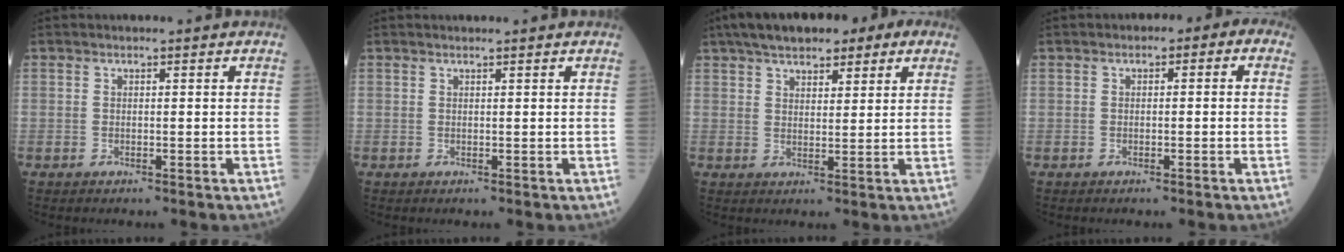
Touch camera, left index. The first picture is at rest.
{"total": 0.8, "force": [0.7, -0.2, 0.4], "torque": [-0.008, 0.005, 0.012]}
{"total": 13.6, "force": [9.0, 4.9, 9.0], "torque": [-0.144, 0.041, 0.131]}
{"total": 2.6, "force": [-0.4, 1.5, 2.1], "torque": [-0.020, 0.020, -0.016]}